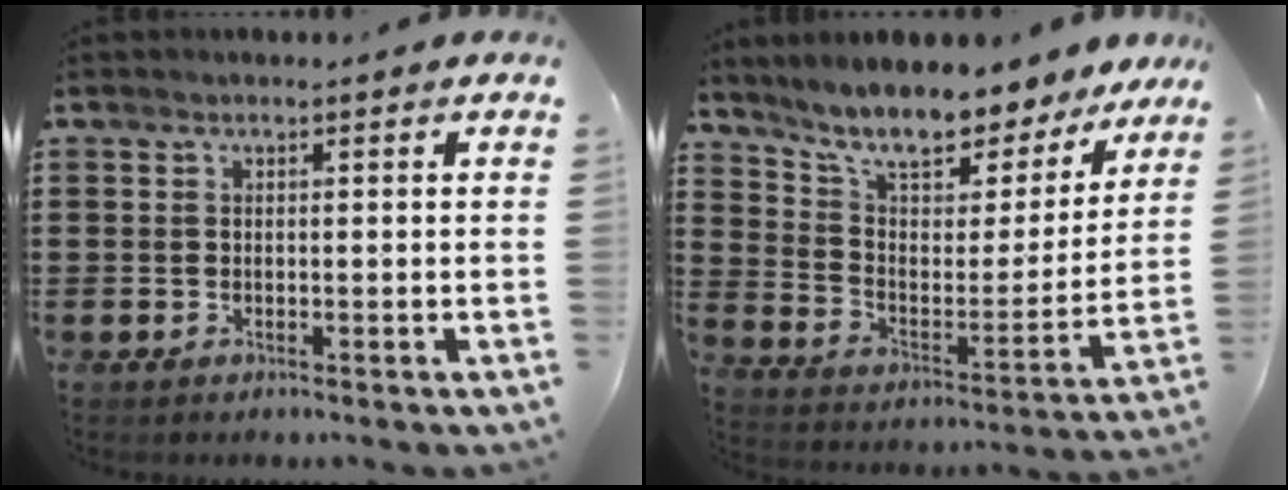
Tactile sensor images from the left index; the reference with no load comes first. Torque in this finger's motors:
{"motor_torque": [2.14, 0.00, 1.05, 0.21]}